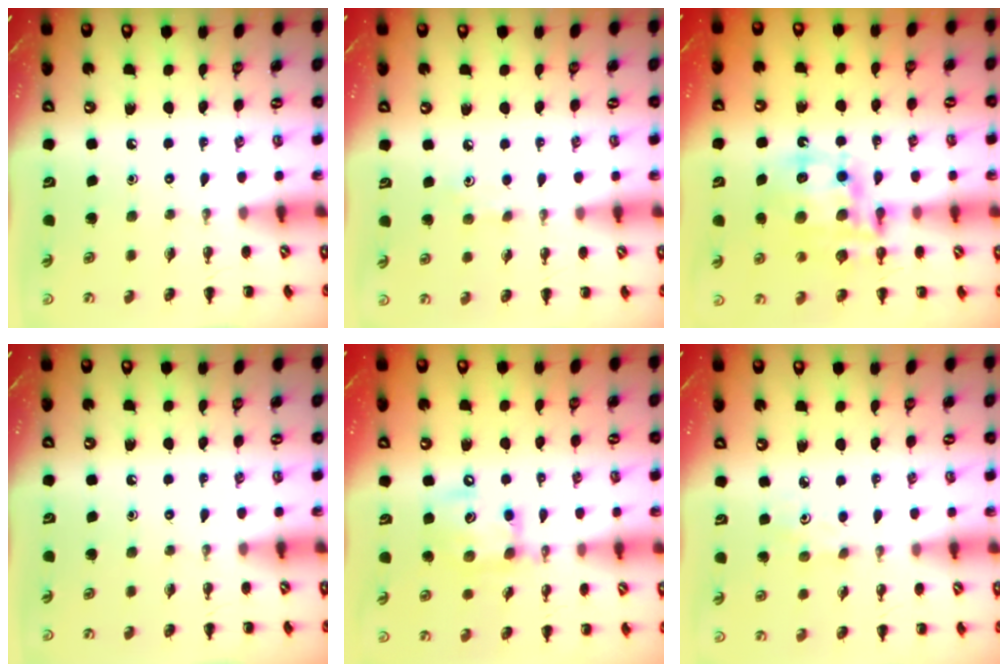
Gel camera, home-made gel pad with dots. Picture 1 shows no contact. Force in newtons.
{"total": 4.8, "press": 4.5, "slide": 1.6}
{"total": 14.6, "press": 14.2, "slide": 3.4}
{"total": 0.0}
{"total": 12.1, "press": 12.0, "slide": 1.8}
{"total": 1.5, "press": 1.4, "slide": 0.5}